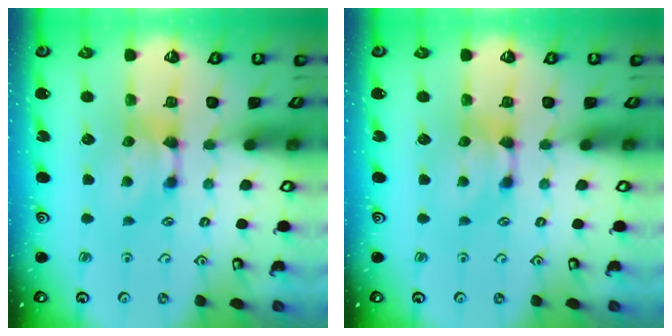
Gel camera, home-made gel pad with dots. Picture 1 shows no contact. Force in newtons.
{"total": 0.0}